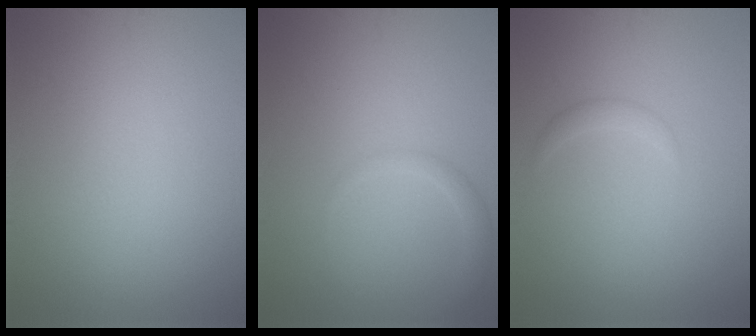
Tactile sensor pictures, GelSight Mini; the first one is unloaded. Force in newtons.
{"total": 1.5, "press": 1.5, "slide": 0.1}
{"total": 0.9, "press": 0.9, "slide": 0.0}